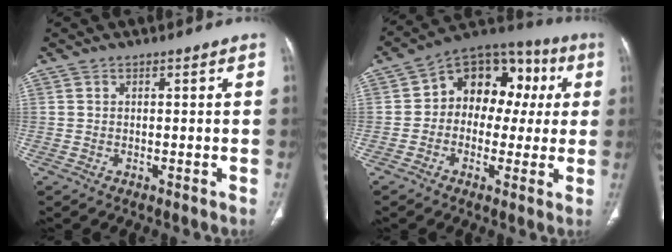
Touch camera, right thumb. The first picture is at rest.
{"total": 15.2, "force": [1.7, 11.2, 10.1], "torque": [-0.085, 0.044, 0.012]}